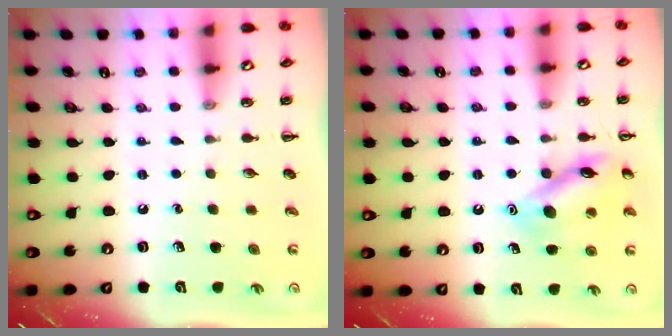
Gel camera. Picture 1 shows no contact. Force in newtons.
{"total": 12.9, "press": 12.8, "slide": 1.3}